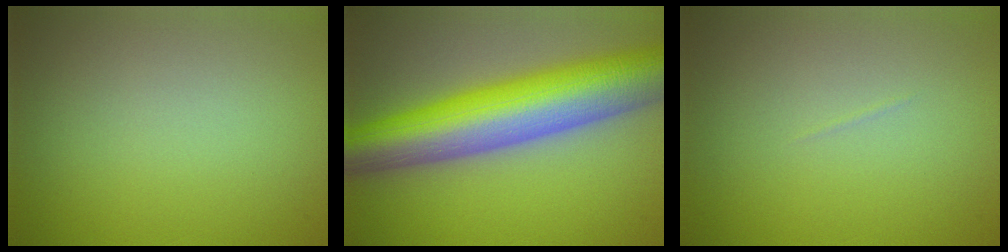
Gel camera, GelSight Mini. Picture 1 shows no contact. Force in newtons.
{"total": 12.3, "press": 12.3, "slide": 0.1}
{"total": 0.0}